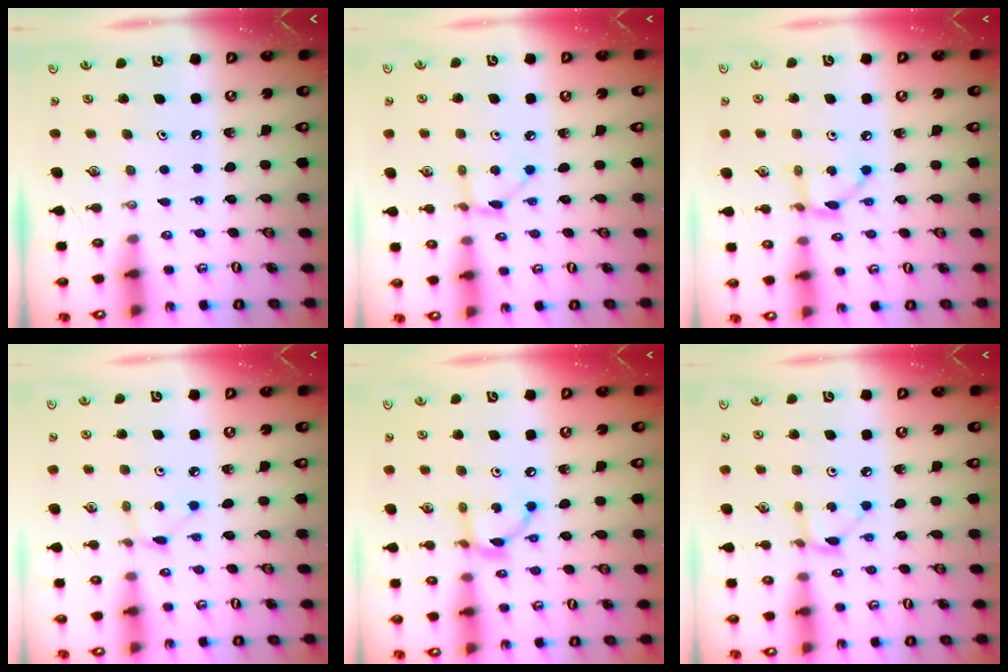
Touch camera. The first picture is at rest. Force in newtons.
{"total": 2.9, "press": 2.9, "slide": 0.3}
{"total": 4.6, "press": 4.6, "slide": 0.2}
{"total": 2.7, "press": 2.7, "slide": 0.3}
{"total": 7.4, "press": 7.4, "slide": 0.2}
{"total": 2.9, "press": 2.9, "slide": 0.4}